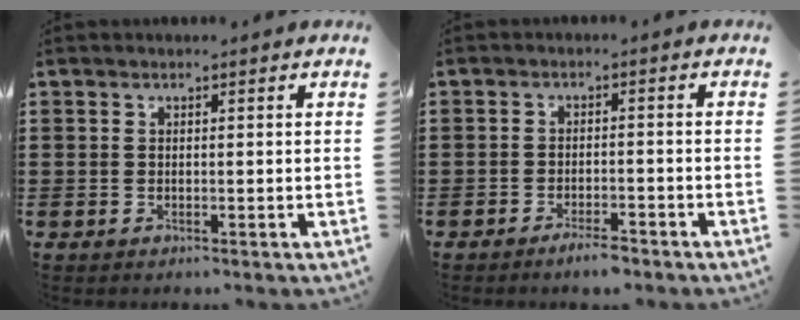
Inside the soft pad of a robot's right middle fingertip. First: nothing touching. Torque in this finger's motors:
{"motor_torque": [0.12, 0.17, 0.07, 0.07]}